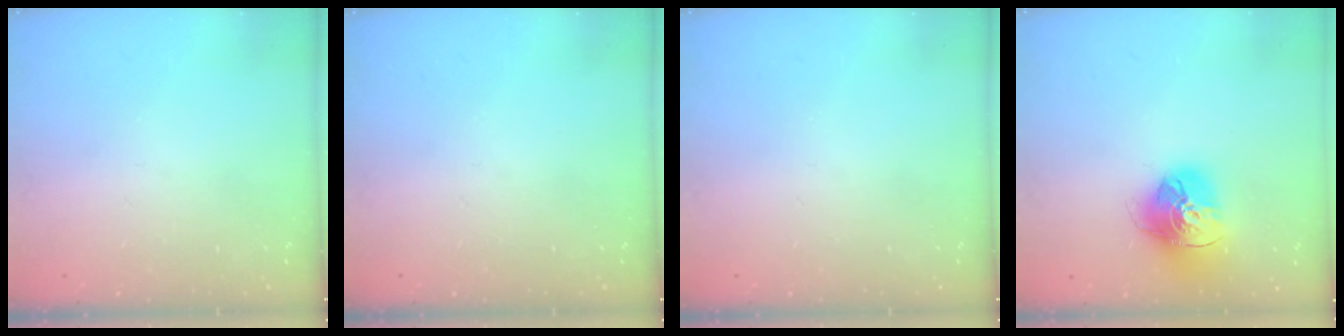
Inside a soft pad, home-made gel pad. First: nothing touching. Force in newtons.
{"total": 0.0}
{"total": 0.0}
{"total": 15.3, "press": 15.3, "slide": 1.5}